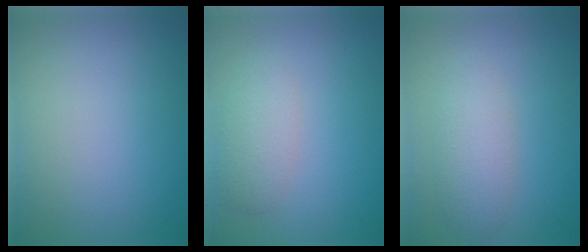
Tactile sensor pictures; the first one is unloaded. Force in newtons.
{"total": 2.3, "press": 2.3, "slide": 0.1}
{"total": 2.9, "press": 2.9, "slide": 0.1}